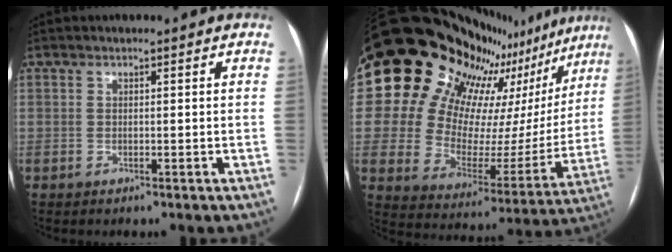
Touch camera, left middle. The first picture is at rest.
{"total": 26.0, "force": [21.5, 10.6, 10.1], "torque": [-0.167, -0.041, 0.289]}